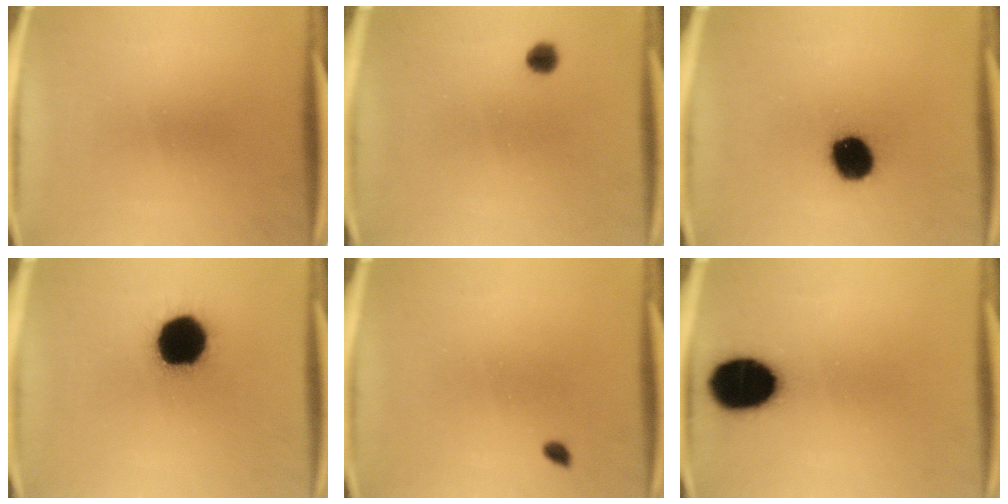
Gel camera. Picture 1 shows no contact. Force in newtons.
{"total": 2.3}
{"total": 11.8}
{"total": 18.5}
{"total": 0.9}
{"total": 16.4}